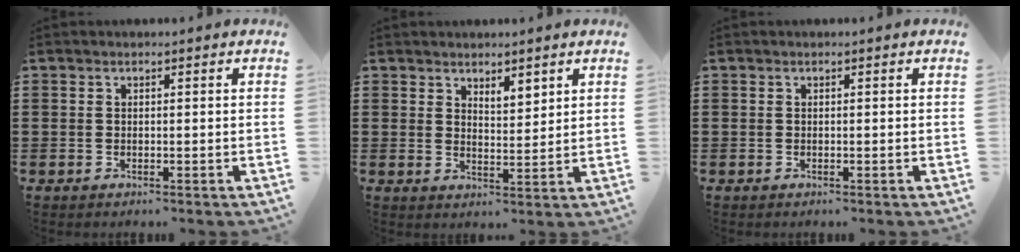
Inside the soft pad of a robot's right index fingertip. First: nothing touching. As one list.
[{"total": 2.9, "force": [2.7, 0.9, 0.3], "torque": [-0.005, -0.001, 0.050]}, {"total": 0.0}]